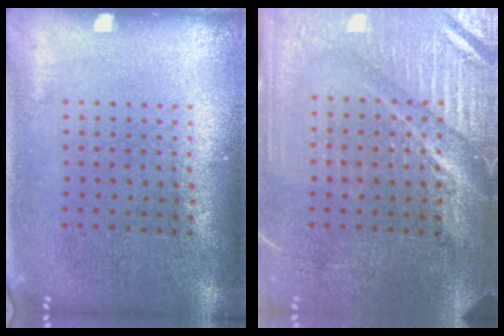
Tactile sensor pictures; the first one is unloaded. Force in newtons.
{"total": 4.0, "press": 3.7, "slide": 1.6}